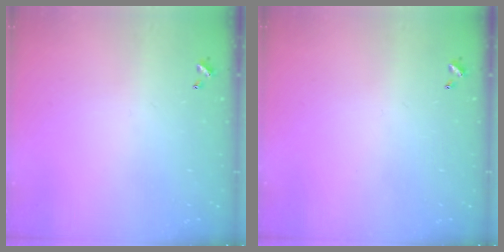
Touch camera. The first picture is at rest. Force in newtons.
{"total": 0.0}